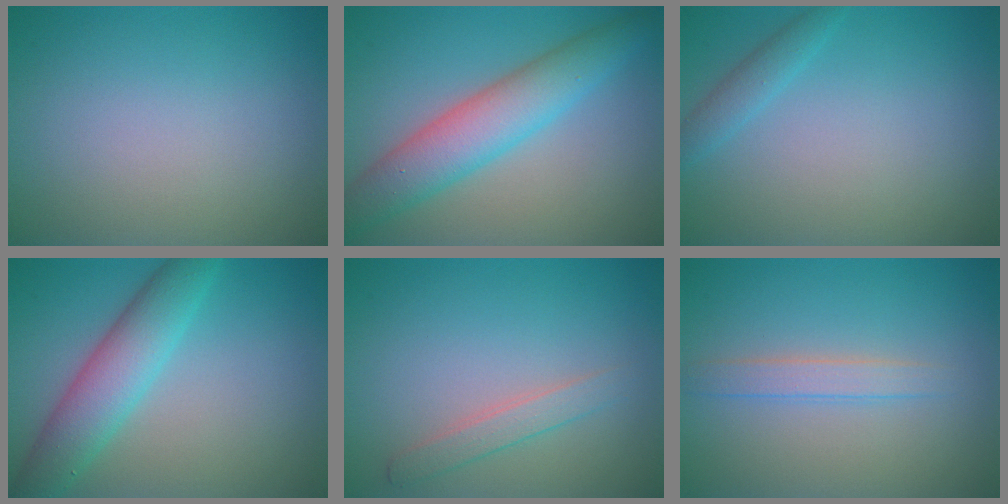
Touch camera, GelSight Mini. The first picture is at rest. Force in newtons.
{"total": 6.0, "press": 6.0, "slide": 0.2}
{"total": 1.5, "press": 1.5, "slide": 0.1}
{"total": 5.4, "press": 5.3, "slide": 0.1}
{"total": 1.7, "press": 1.7, "slide": 0.1}
{"total": 1.8, "press": 1.8, "slide": 0.1}